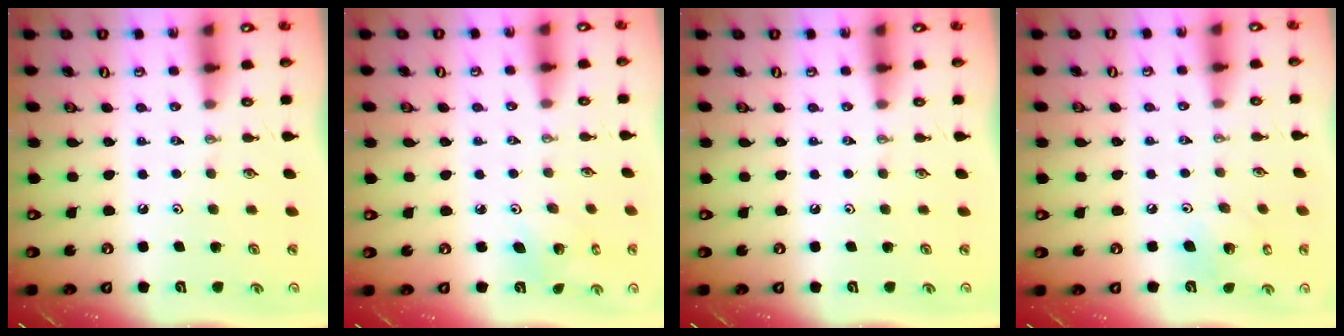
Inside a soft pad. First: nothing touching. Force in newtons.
{"total": 4.0, "press": 4.0, "slide": 0.2}
{"total": 0.0}
{"total": 9.4, "press": 9.2, "slide": 1.8}